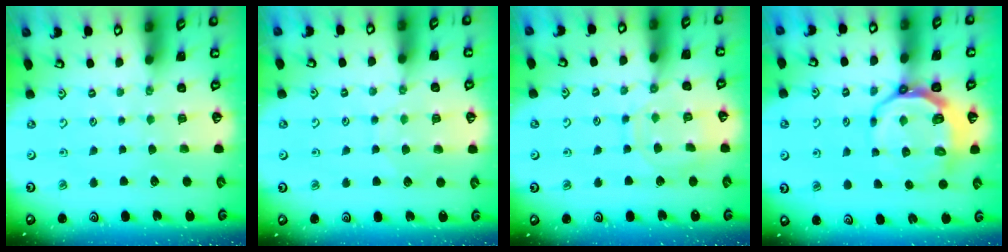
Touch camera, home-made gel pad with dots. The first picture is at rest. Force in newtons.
{"total": 6.6, "press": 6.5, "slide": 0.6}
{"total": 11.1, "press": 11.0, "slide": 0.7}
{"total": 9.7, "press": 9.0, "slide": 3.8}